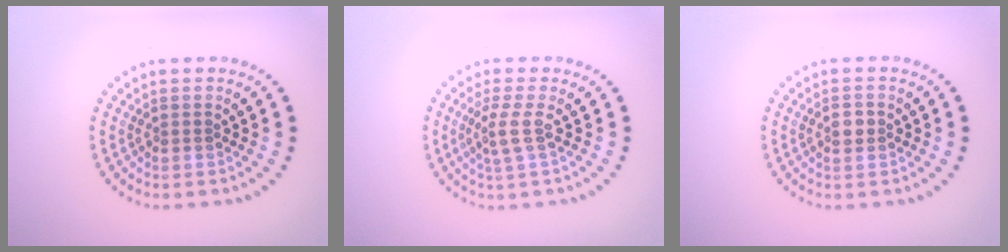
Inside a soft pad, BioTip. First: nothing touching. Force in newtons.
{"total": 2.1, "press": 1.5, "slide": 1.4}
{"total": 1.6, "press": 1.6, "slide": 0.3}